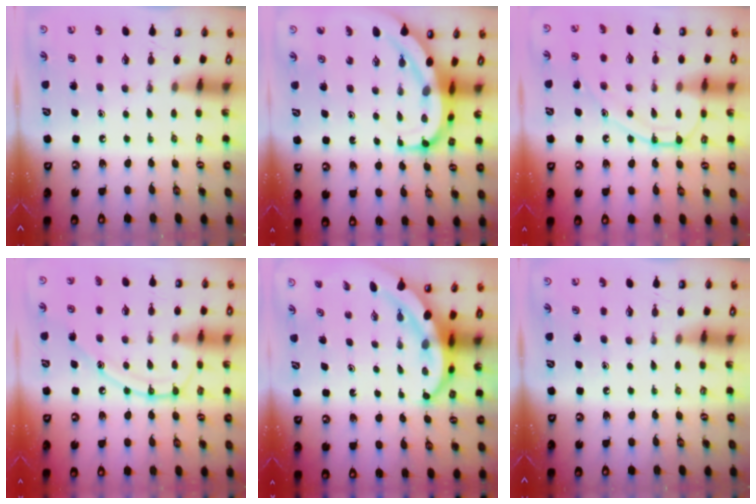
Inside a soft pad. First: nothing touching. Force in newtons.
{"total": 9.0, "press": 9.0, "slide": 0.9}
{"total": 10.7, "press": 10.7, "slide": 0.4}
{"total": 12.3, "press": 12.2, "slide": 1.0}
{"total": 7.5, "press": 7.3, "slide": 1.4}
{"total": 0.0}